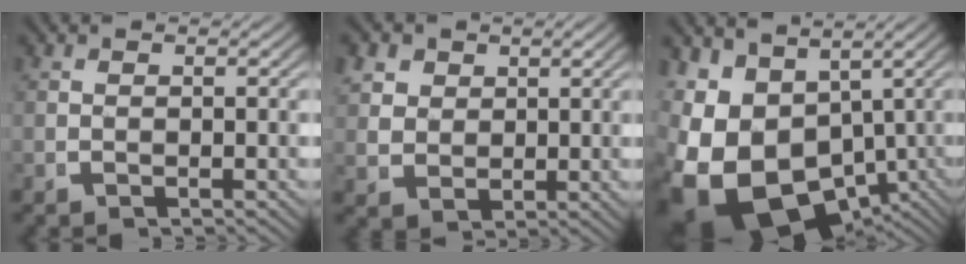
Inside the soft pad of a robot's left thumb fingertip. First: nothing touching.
{"total": 4.4, "force": [1.4, 3.6, 2.1], "torque": [-0.055, -0.017, 0.041]}
{"total": 17.7, "force": [-4.7, 12.8, 11.1], "torque": [-0.270, -0.085, -0.037]}